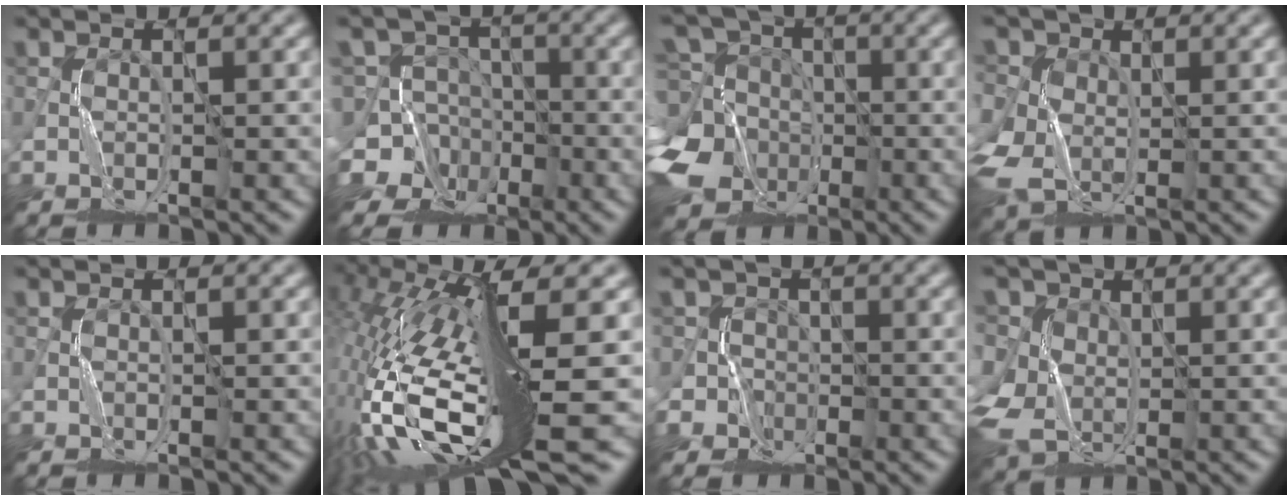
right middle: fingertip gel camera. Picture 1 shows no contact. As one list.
[{"total": 9.5, "force": [-4.4, 8.4, 1.1], "torque": [-0.017, -0.002, -0.099]}, {"total": 11.9, "force": [-4.6, 9.8, 4.8], "torque": [-0.133, -0.027, -0.085]}, {"total": 6.1, "force": [-0.3, 5.2, 3.2], "torque": [-0.103, -0.014, 0.002]}, {"total": 0.0}, {"total": 16.1, "force": [-2.4, 4.2, 15.3], "torque": [-0.332, -0.028, -0.017]}, {"total": 2.8, "force": [-1.1, 2.3, -1.3], "torque": [0.054, 0.003, -0.023]}, {"total": 5.5, "force": [0.6, 4.9, 2.4], "torque": [-0.089, -0.006, 0.021]}]